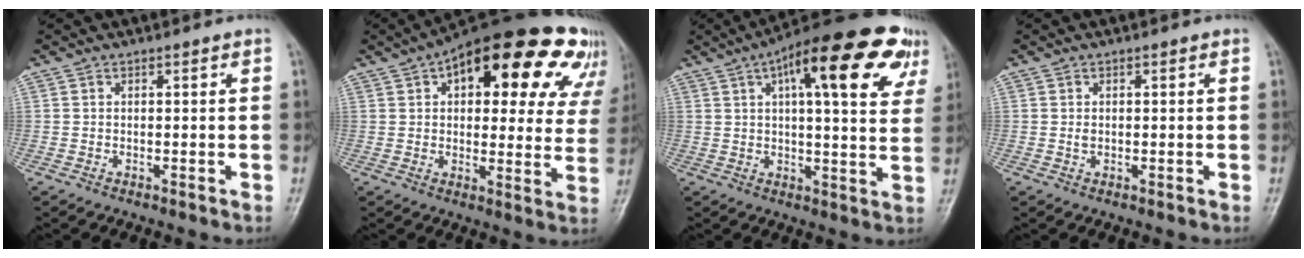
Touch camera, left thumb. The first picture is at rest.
{"total": 25.8, "force": [12.6, 11.7, 19.2], "torque": [-0.220, 0.012, 0.163]}
{"total": 22.0, "force": [9.9, 7.0, 18.4], "torque": [-0.241, 0.004, 0.131]}
{"total": 1.0, "force": [0.1, 0.7, 0.6], "torque": [-0.009, 0.000, 0.001]}